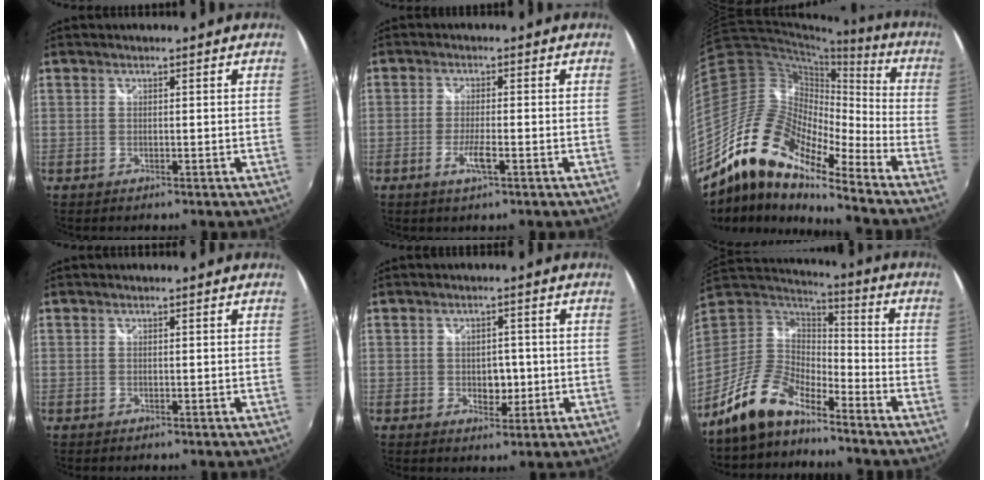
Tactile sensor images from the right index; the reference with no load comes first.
{"total": 3.7, "force": [-1.7, 0.4, 3.3], "torque": [-0.070, -0.006, -0.034]}
{"total": 16.5, "force": [-11.7, 4.5, 10.8], "torque": [-0.170, -0.006, -0.237]}
{"total": 0.0}
{"total": 4.1, "force": [-0.6, 3.0, 2.8], "torque": [-0.043, -0.001, -0.007]}
{"total": 12.6, "force": [-9.6, 4.6, 6.7], "torque": [-0.148, 0.007, -0.187]}